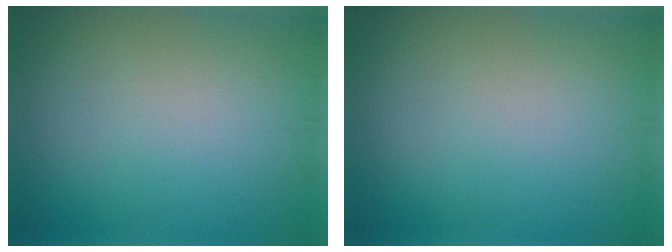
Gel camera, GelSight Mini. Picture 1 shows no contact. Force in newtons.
{"total": 0.0}